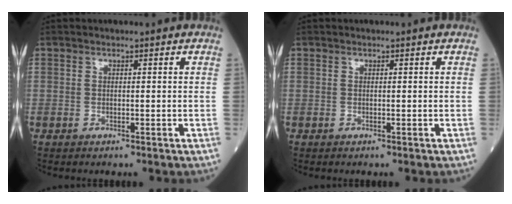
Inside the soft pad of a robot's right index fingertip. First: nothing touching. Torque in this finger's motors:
{"motor_torque": [0.00, 0.00, 0.00, 0.00]}